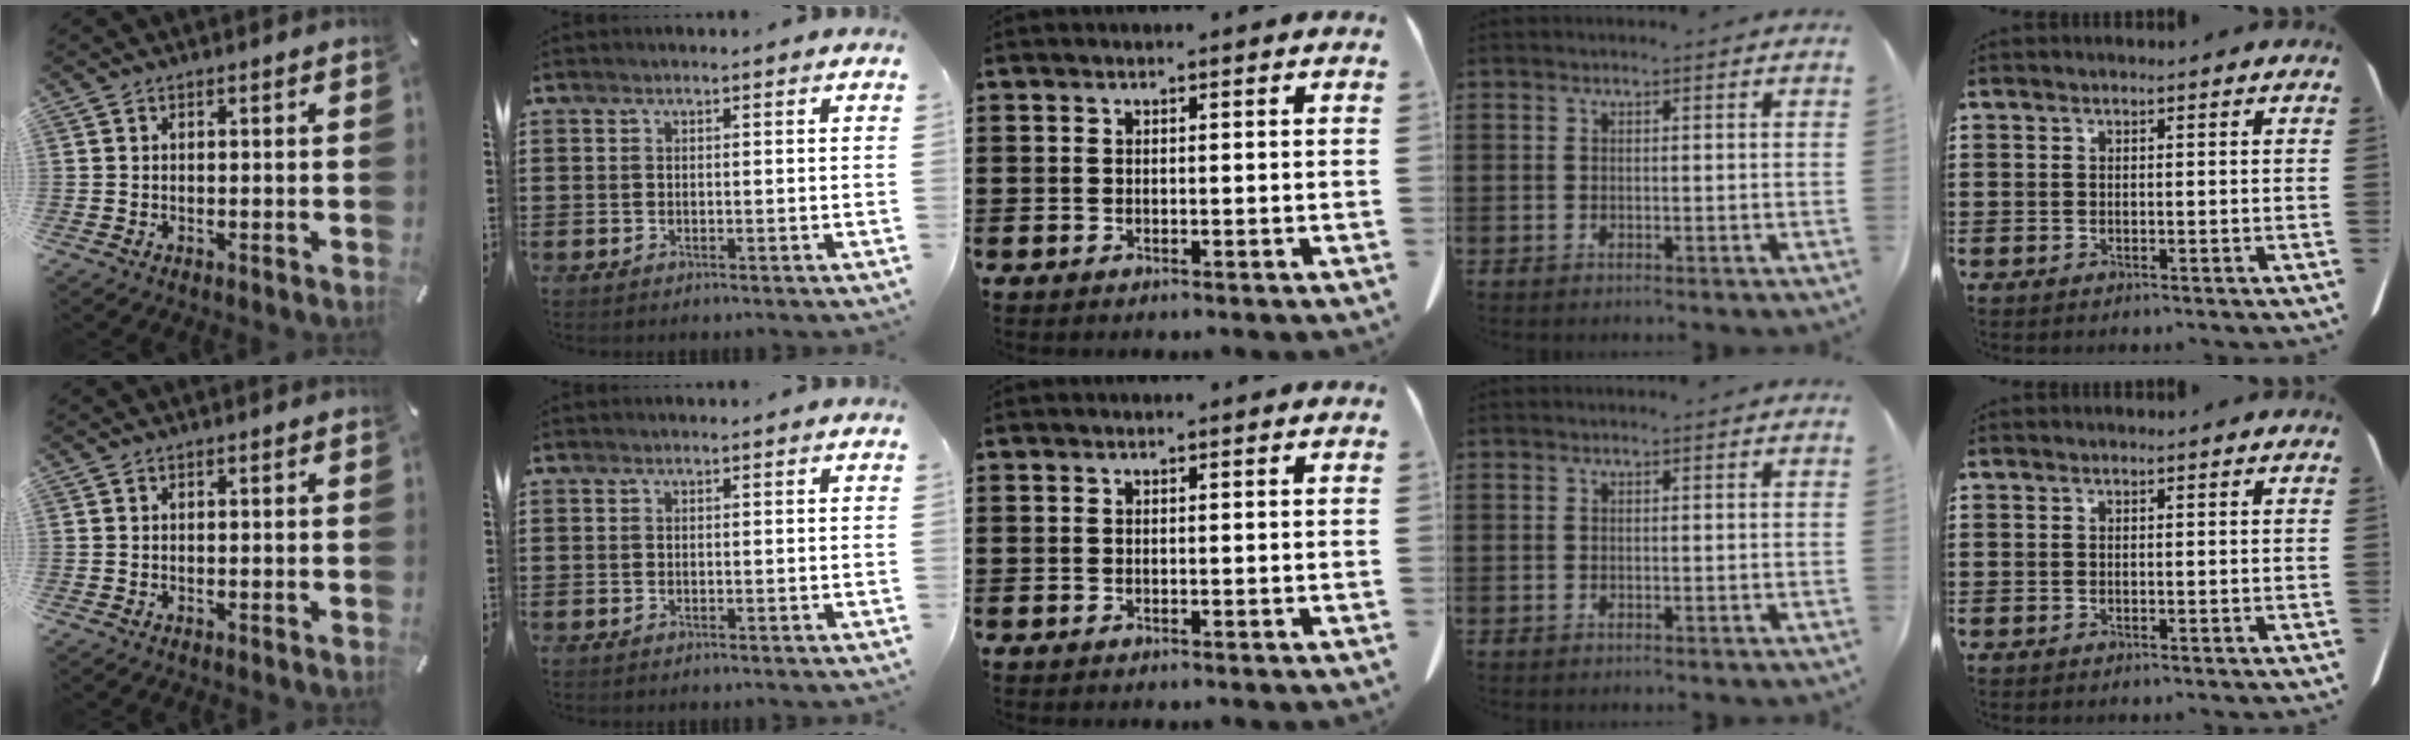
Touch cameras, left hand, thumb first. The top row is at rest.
{}